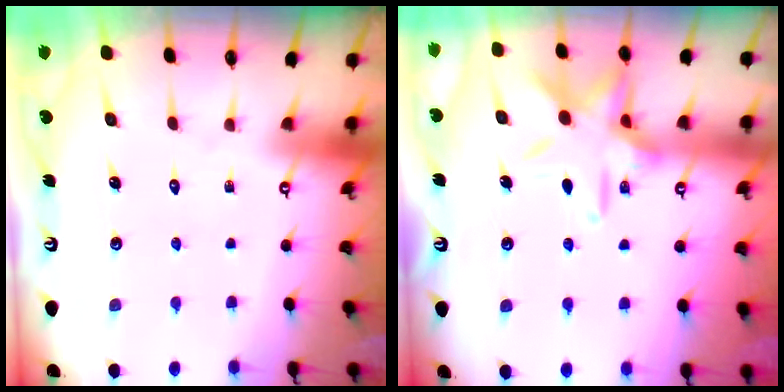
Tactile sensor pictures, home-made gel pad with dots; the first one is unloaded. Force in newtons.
{"total": 14.0, "press": 14.0, "slide": 0.9}